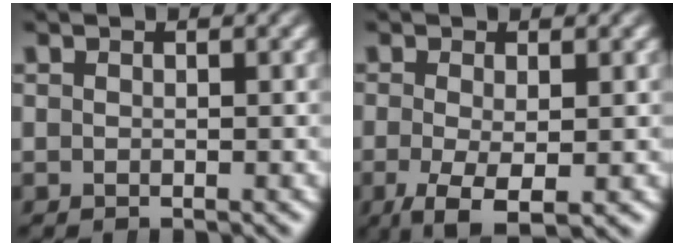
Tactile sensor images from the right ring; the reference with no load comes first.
{"total": 5.7, "force": [-3.3, 2.3, 4.0], "torque": [-0.094, -0.049, -0.029]}